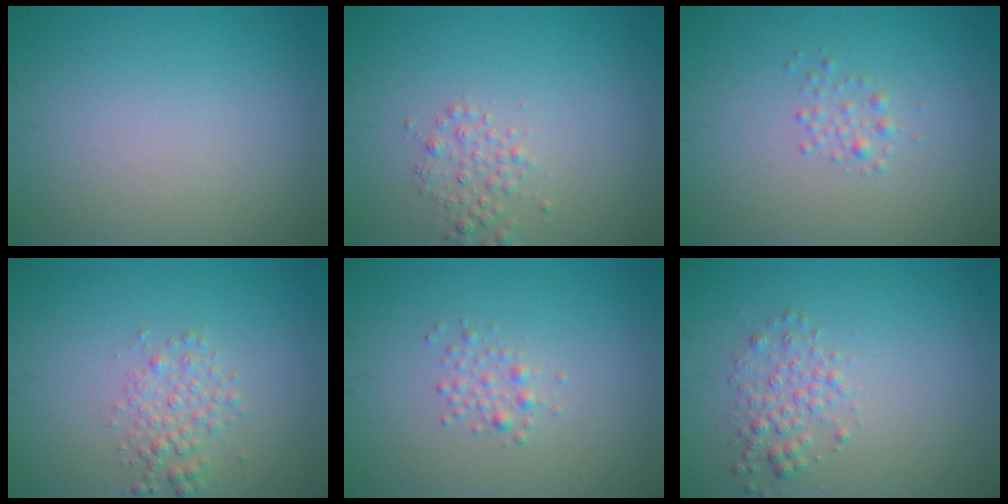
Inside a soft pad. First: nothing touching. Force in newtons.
{"total": 1.7, "press": 1.7, "slide": 0.0}
{"total": 1.1, "press": 1.1, "slide": 0.0}
{"total": 2.1, "press": 2.1, "slide": 0.1}
{"total": 1.3, "press": 1.3, "slide": 0.0}
{"total": 2.0, "press": 2.0, "slide": 0.1}